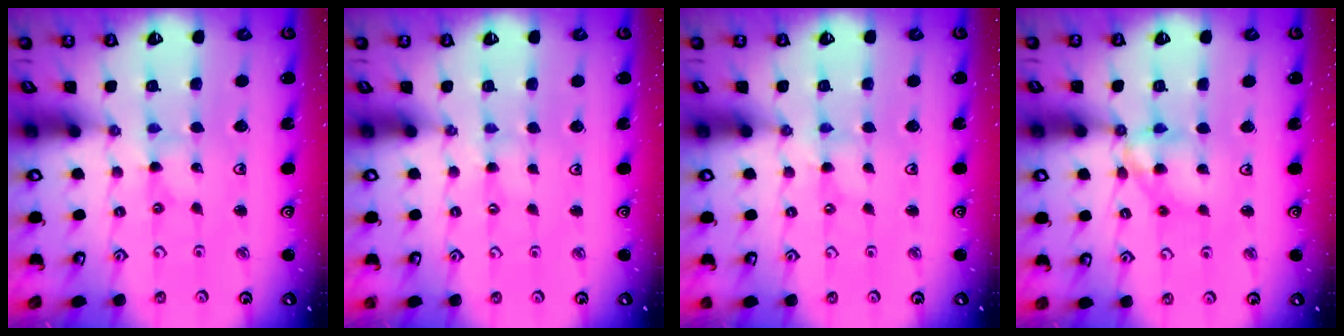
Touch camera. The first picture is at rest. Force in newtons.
{"total": 1.2, "press": 1.2, "slide": 0.2}
{"total": 0.0}
{"total": 11.4, "press": 11.3, "slide": 1.2}